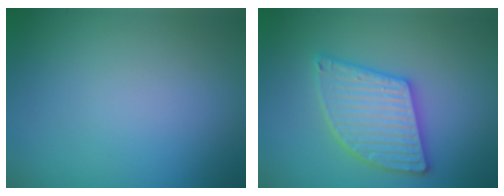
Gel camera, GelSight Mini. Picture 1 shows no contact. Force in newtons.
{"total": 5.5, "press": 5.5, "slide": 0.5}